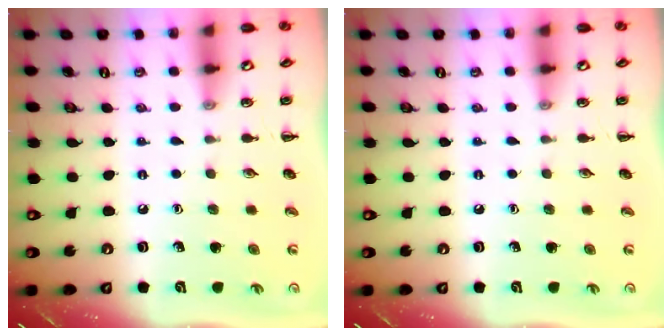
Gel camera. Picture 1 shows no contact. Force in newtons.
{"total": 0.0}